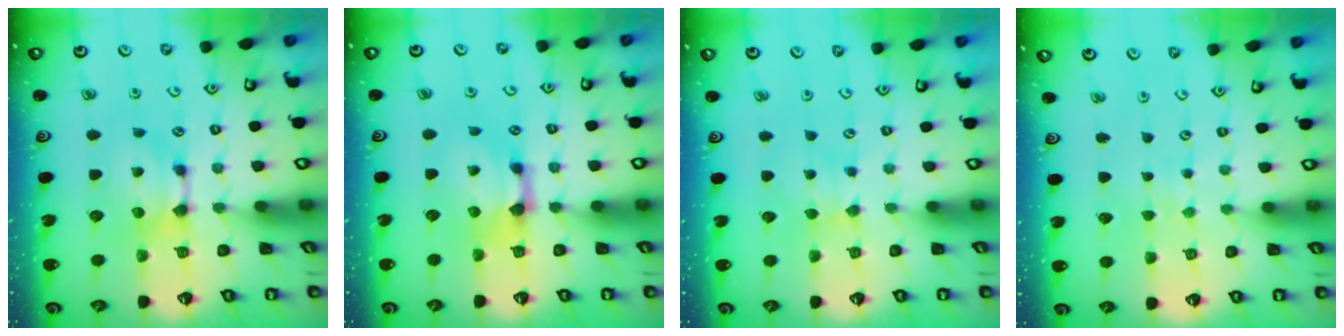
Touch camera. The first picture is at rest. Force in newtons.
{"total": 1.6, "press": 0.9, "slide": 1.3}
{"total": 2.6, "press": 2.6, "slide": 0.5}
{"total": 4.9, "press": 4.9, "slide": 0.1}